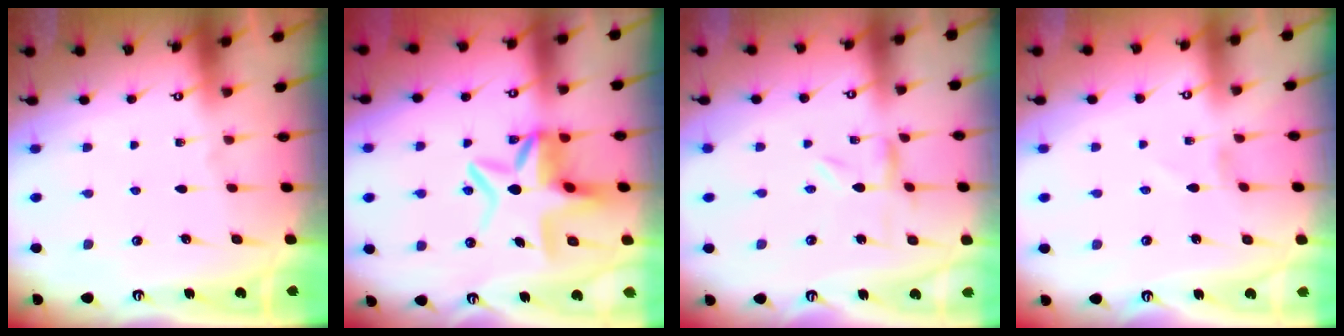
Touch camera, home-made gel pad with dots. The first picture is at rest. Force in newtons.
{"total": 10.2, "press": 9.9, "slide": 2.1}
{"total": 1.5, "press": 1.5, "slide": 0.2}
{"total": 0.7, "press": 0.7, "slide": 0.2}